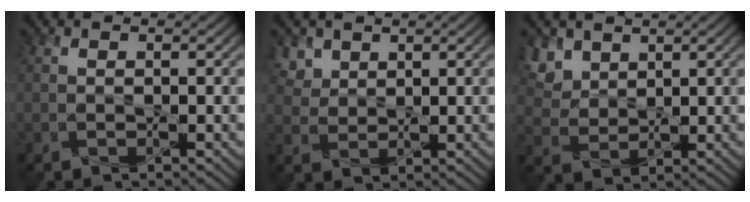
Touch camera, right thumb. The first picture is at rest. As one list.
[{"total": 3.9, "force": [2.4, 2.7, 1.5], "torque": [-0.051, -0.004, 0.054]}, {"total": 5.8, "force": [3.5, 3.8, 2.6], "torque": [-0.090, -0.009, 0.080]}]